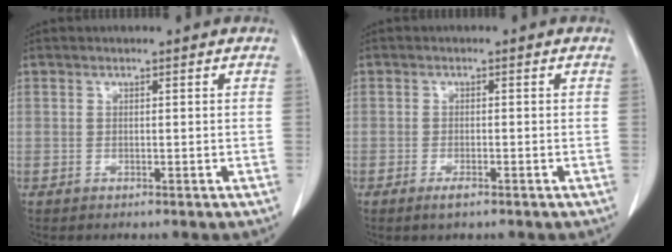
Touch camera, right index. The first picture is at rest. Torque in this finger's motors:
{"motor_torque": [0.10, -0.07, -0.03, 0.00]}